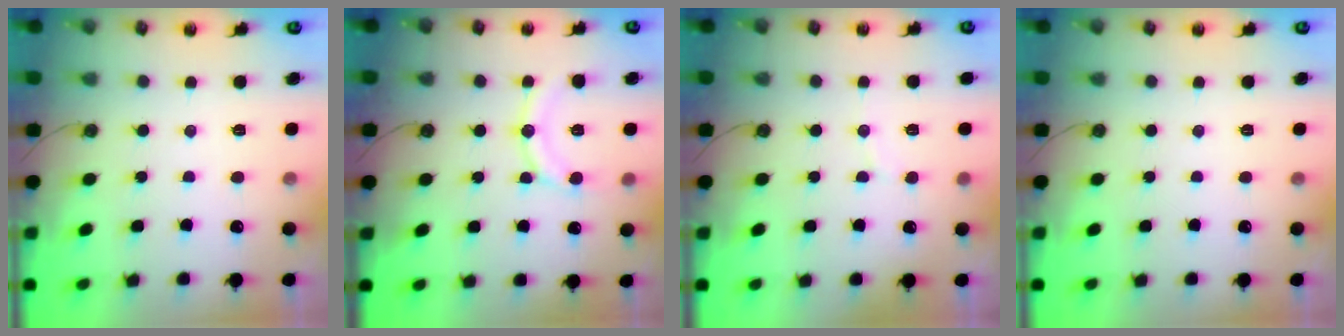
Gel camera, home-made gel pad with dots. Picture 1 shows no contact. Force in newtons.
{"total": 12.9, "press": 12.9, "slide": 1.0}
{"total": 4.7, "press": 4.5, "slide": 1.0}
{"total": 0.0}